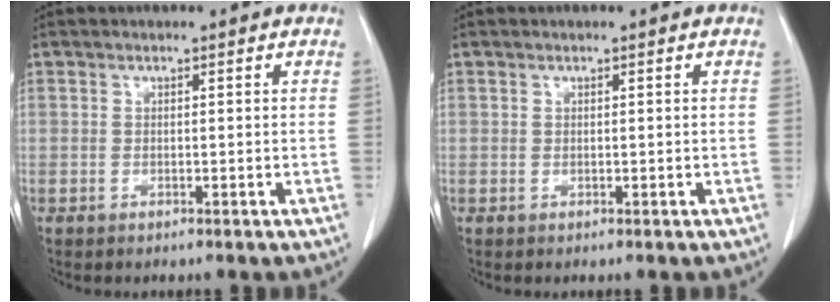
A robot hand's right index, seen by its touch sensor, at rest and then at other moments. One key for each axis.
{"total": 0.0}